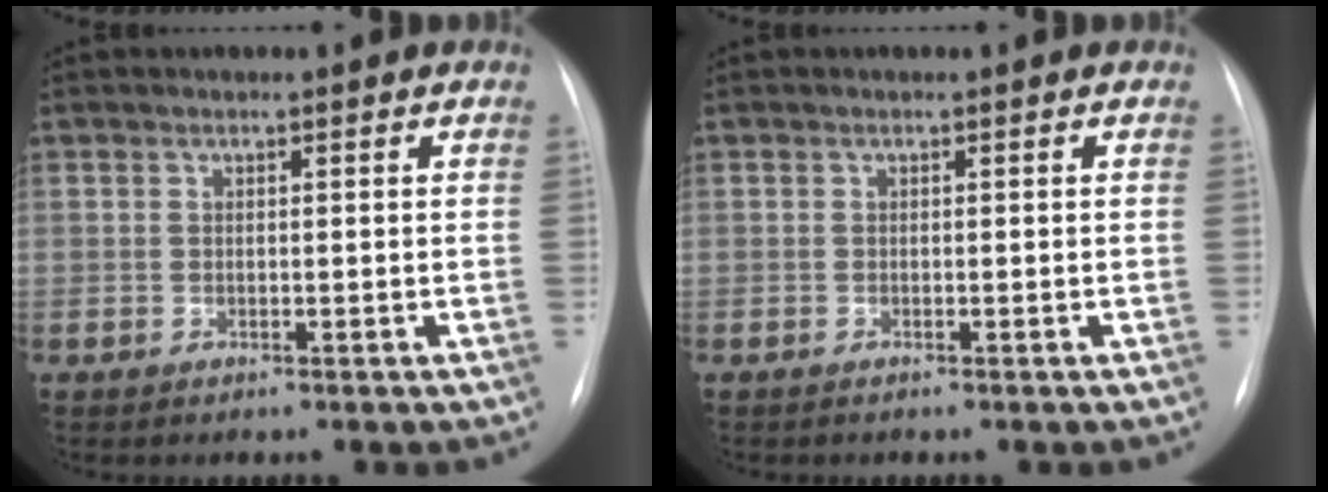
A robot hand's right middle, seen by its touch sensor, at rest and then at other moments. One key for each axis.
{"total": 0.0}